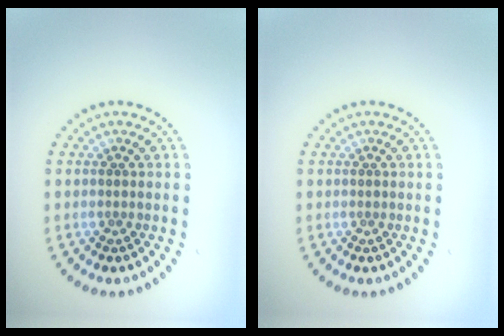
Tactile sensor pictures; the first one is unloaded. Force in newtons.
{"total": 0.0}